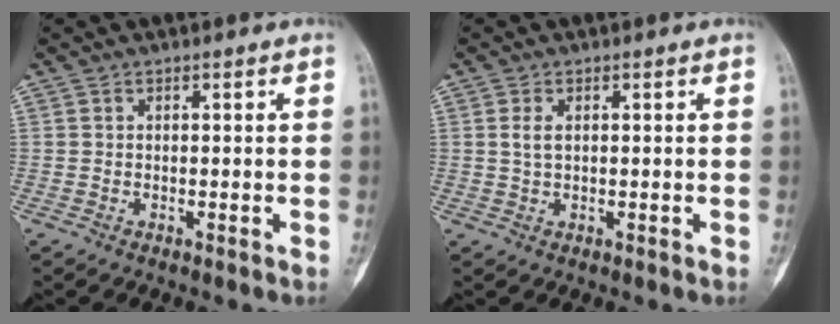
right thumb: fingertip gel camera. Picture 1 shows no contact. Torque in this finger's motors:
{"motor_torque": [0.07, 0.36, 0.13, 0.21, 0.11]}